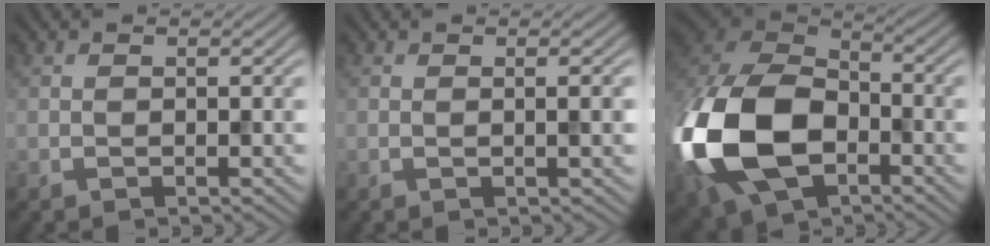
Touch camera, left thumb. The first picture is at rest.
{"total": 1.6, "force": [0.1, 0.2, 1.5], "torque": [-0.024, 0.005, -0.002]}
{"total": 19.4, "force": [-5.5, 12.8, 13.5], "torque": [-0.350, -0.045, -0.106]}